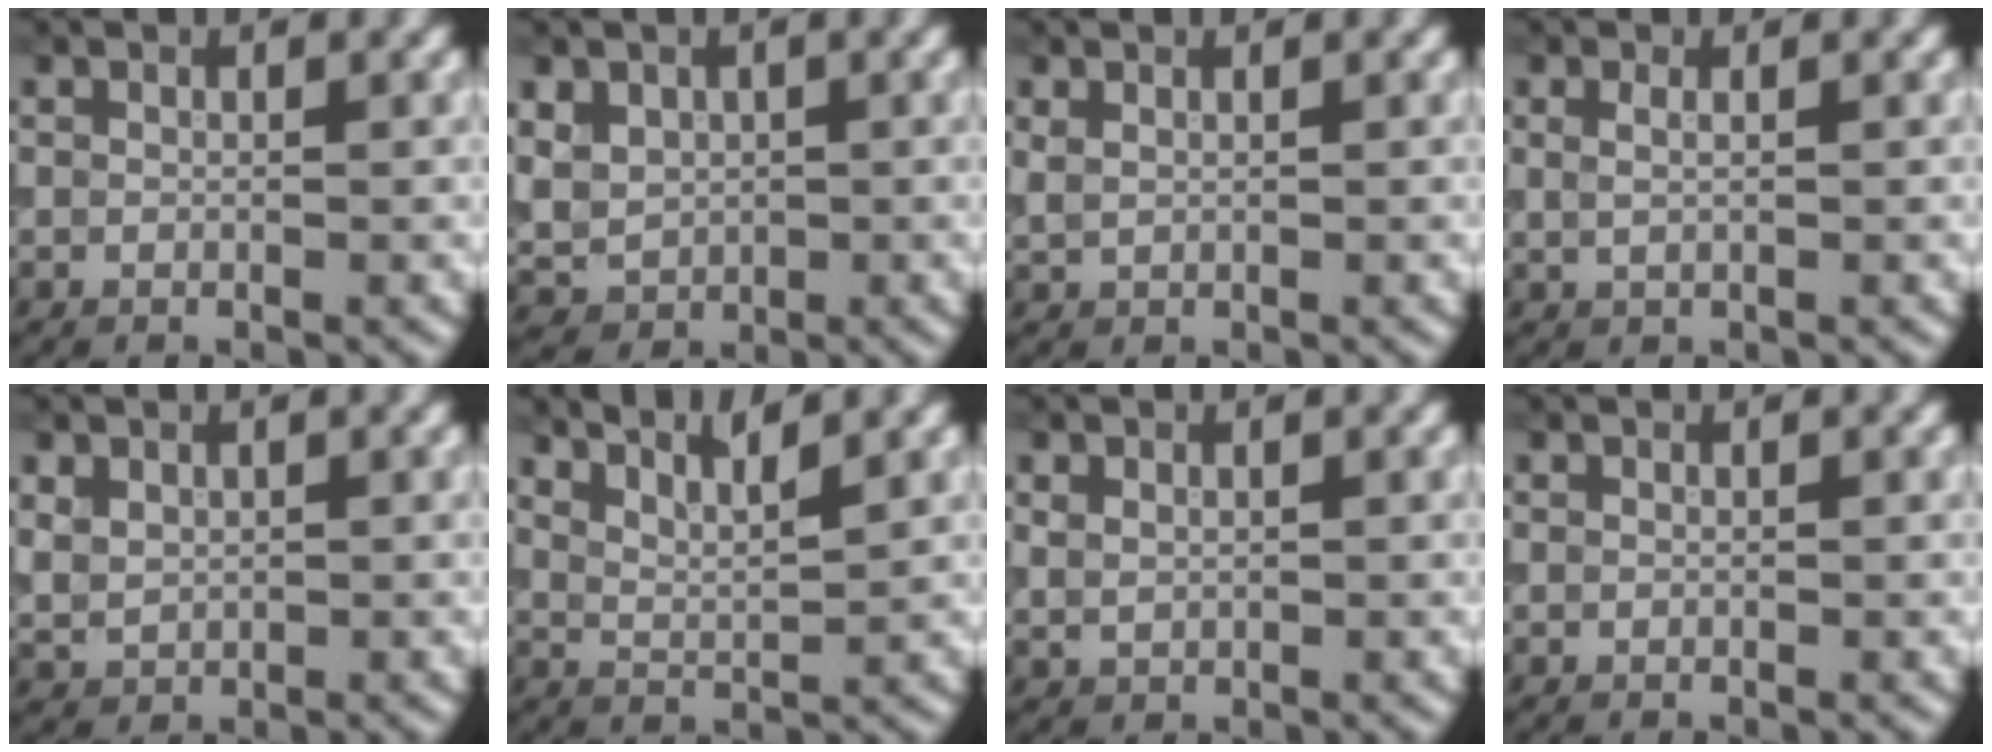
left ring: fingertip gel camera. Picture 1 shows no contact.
{"total": 3.9, "force": [1.0, 3.3, 1.9], "torque": [-0.051, 0.006, 0.021]}
{"total": 0.9, "force": [0.6, 0.4, 0.5], "torque": [-0.019, -0.001, 0.015]}
{"total": 1.2, "force": [0.5, 0.5, 0.9], "torque": [-0.016, -0.003, 0.008]}
{"total": 1.9, "force": [0.7, 1.5, 0.9], "torque": [-0.025, -0.002, 0.015]}
{"total": 4.2, "force": [3.5, 0.9, 2.2], "torque": [-0.033, 0.012, 0.043]}
{"total": 1.1, "force": [0.4, 0.8, 0.7], "torque": [-0.016, -0.002, 0.012]}
{"total": 0.0}